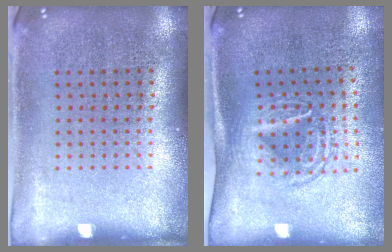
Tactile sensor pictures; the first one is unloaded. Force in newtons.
{"total": 1.6, "press": 1.2, "slide": 1.1}